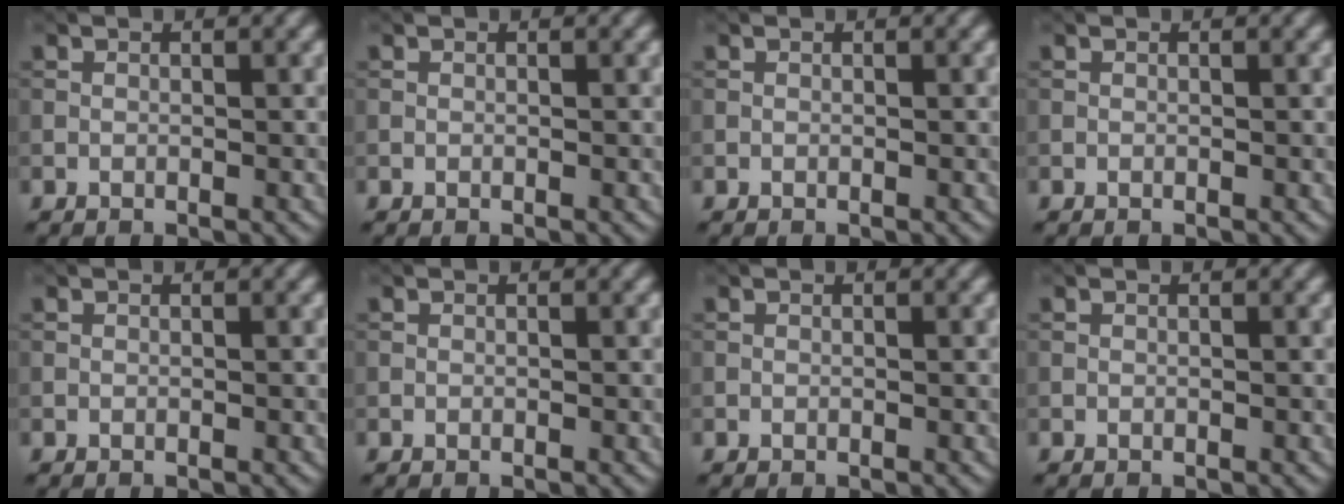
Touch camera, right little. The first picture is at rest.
{"total": 0.0}
{"total": 0.0}
{"total": 0.0}
{"total": 0.0}
{"total": 0.0}
{"total": 0.0}
{"total": 0.0}